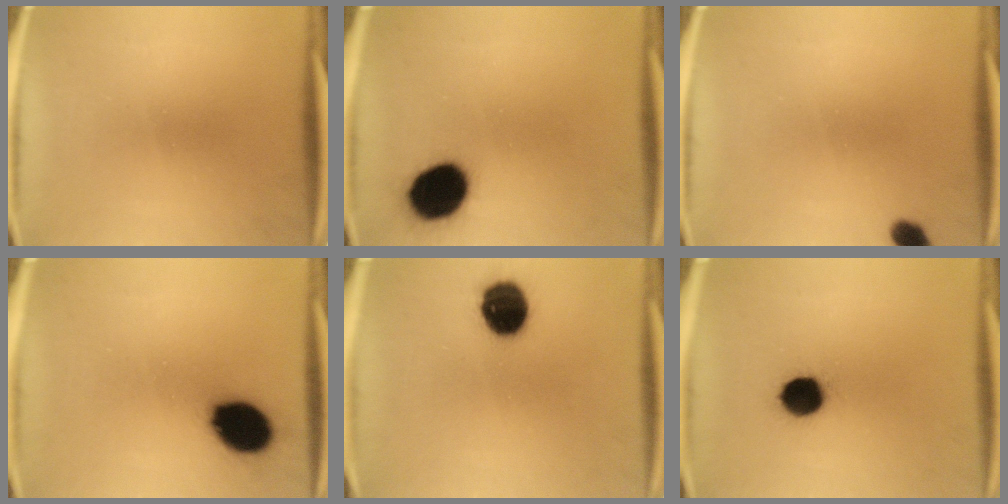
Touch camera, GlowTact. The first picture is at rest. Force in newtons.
{"total": 14.4}
{"total": 2.7}
{"total": 12.9}
{"total": 12.0}
{"total": 9.0}